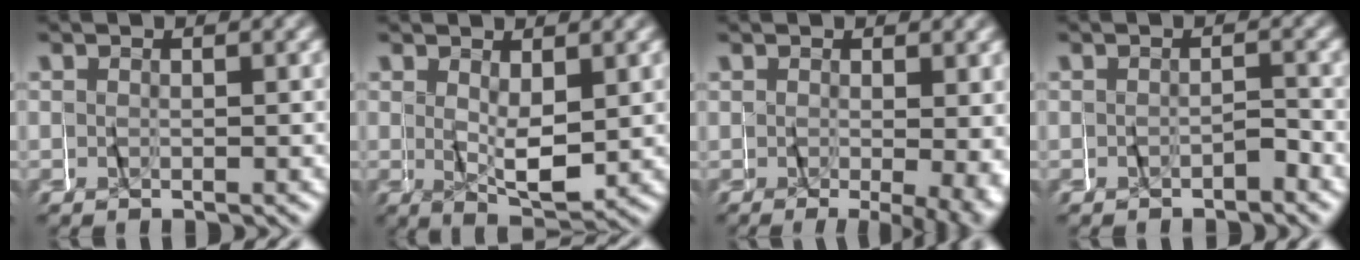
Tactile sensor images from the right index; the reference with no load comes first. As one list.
[{"total": 3.2, "force": [0.0, 1.3, 2.9], "torque": [-0.051, -0.007, -0.003]}, {"total": 4.9, "force": [-1.0, 1.4, 4.6], "torque": [-0.065, -0.015, -0.005]}, {"total": 1.5, "force": [-1.4, 0.3, 0.1], "torque": [0.000, 0.000, -0.025]}]